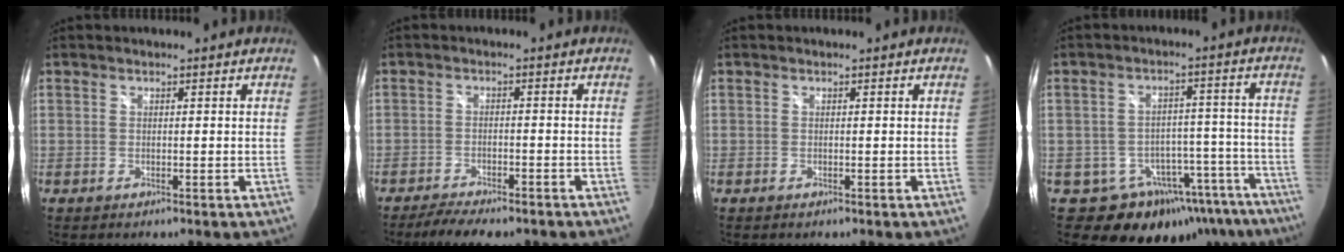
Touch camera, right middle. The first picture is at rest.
{"total": 8.3, "force": [-6.9, 1.9, 4.1], "torque": [-0.094, -0.019, -0.109]}
{"total": 0.0}
{"total": 16.0, "force": [-11.4, 10.0, 5.1], "torque": [-0.078, 0.038, -0.118]}